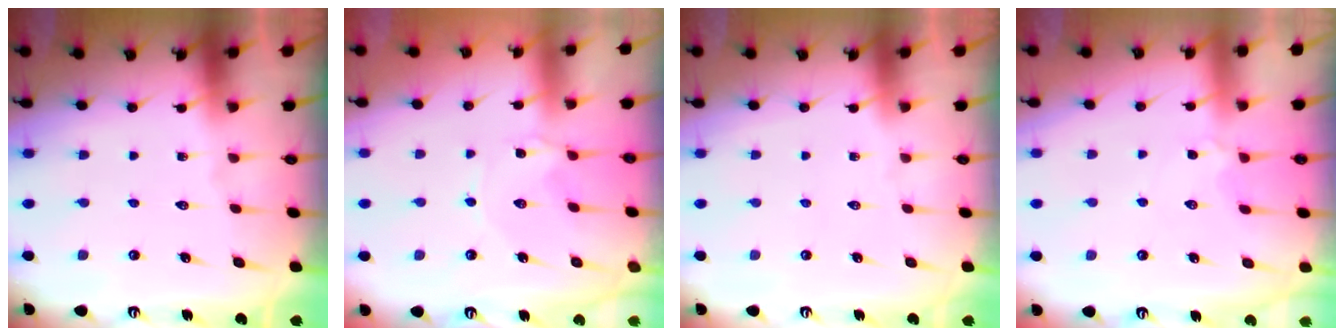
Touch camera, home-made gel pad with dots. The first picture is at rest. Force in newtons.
{"total": 1.3, "press": 1.3, "slide": 0.3}
{"total": 0.0}
{"total": 2.1, "press": 2.0, "slide": 0.6}